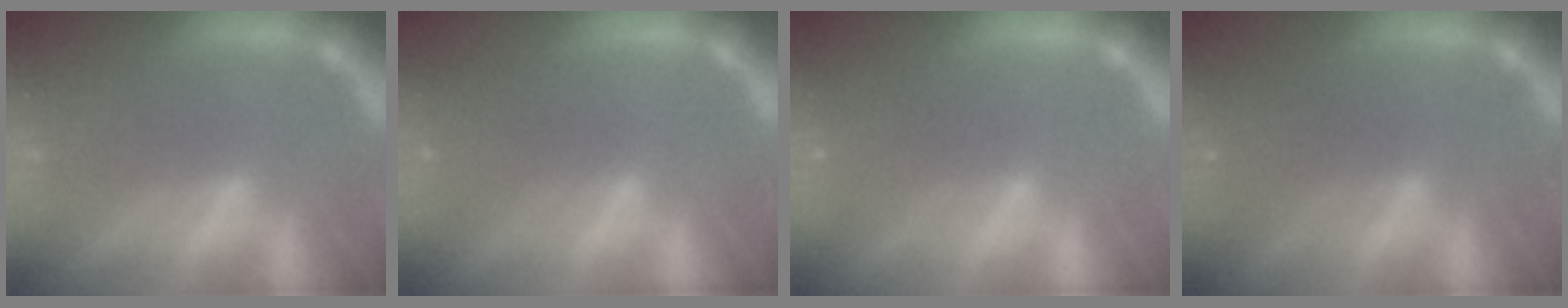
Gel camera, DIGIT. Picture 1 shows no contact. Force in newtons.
{"total": 2.0}
{"total": 1.9}
{"total": 2.5}